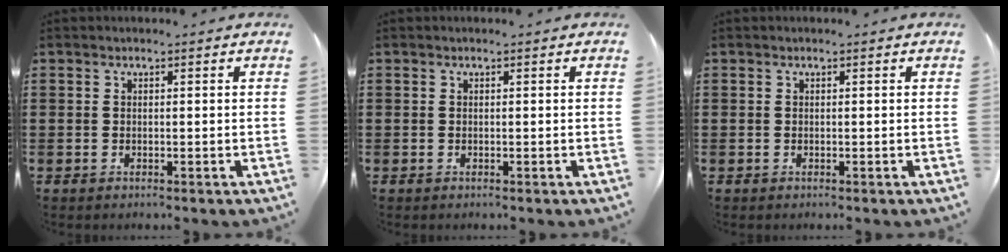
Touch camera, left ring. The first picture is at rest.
{"total": 0.0}
{"total": 0.0}